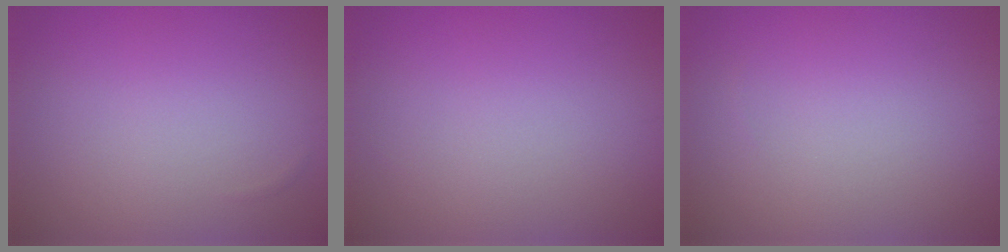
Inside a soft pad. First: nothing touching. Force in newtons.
{"total": 0.0}
{"total": 0.0}